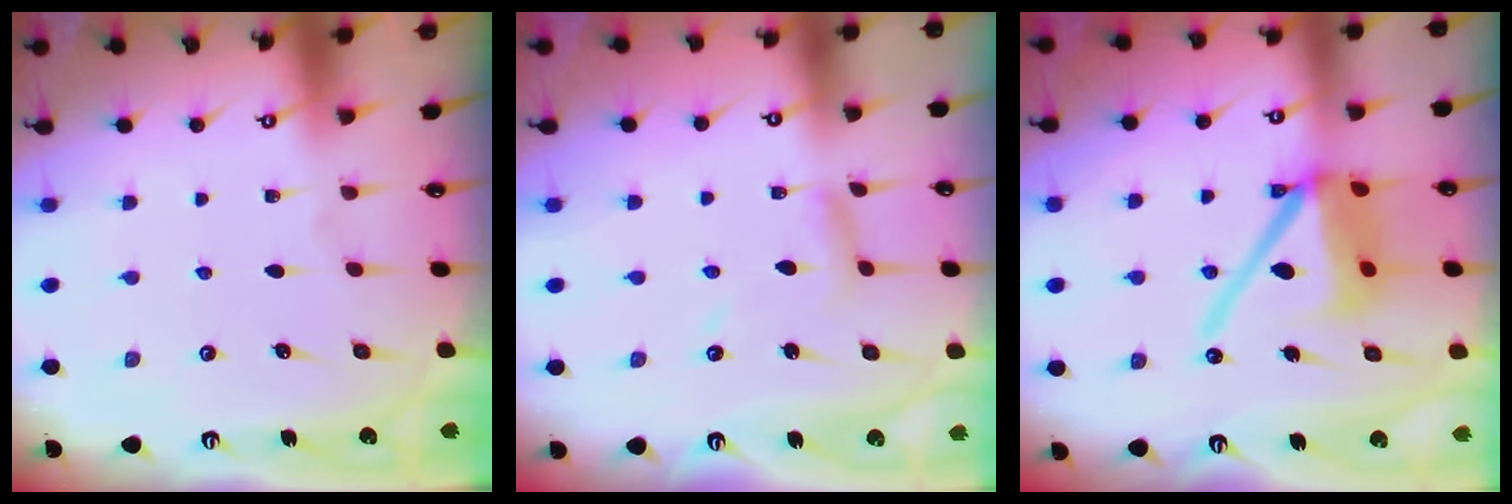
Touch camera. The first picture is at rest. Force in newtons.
{"total": 6.6, "press": 6.6, "slide": 0.5}
{"total": 14.9, "press": 14.7, "slide": 2.4}